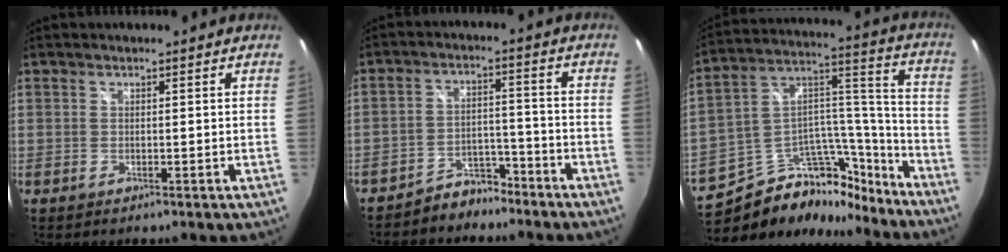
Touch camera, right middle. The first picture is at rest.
{"total": 6.6, "force": [-5.8, 3.0, 0.7], "torque": [-0.020, 0.023, -0.085]}
{"total": 22.3, "force": [-17.3, 10.4, 9.5], "torque": [-0.157, 0.079, -0.255]}